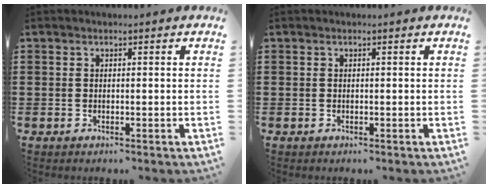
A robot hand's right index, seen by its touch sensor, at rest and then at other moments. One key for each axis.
{"total": 0.0}